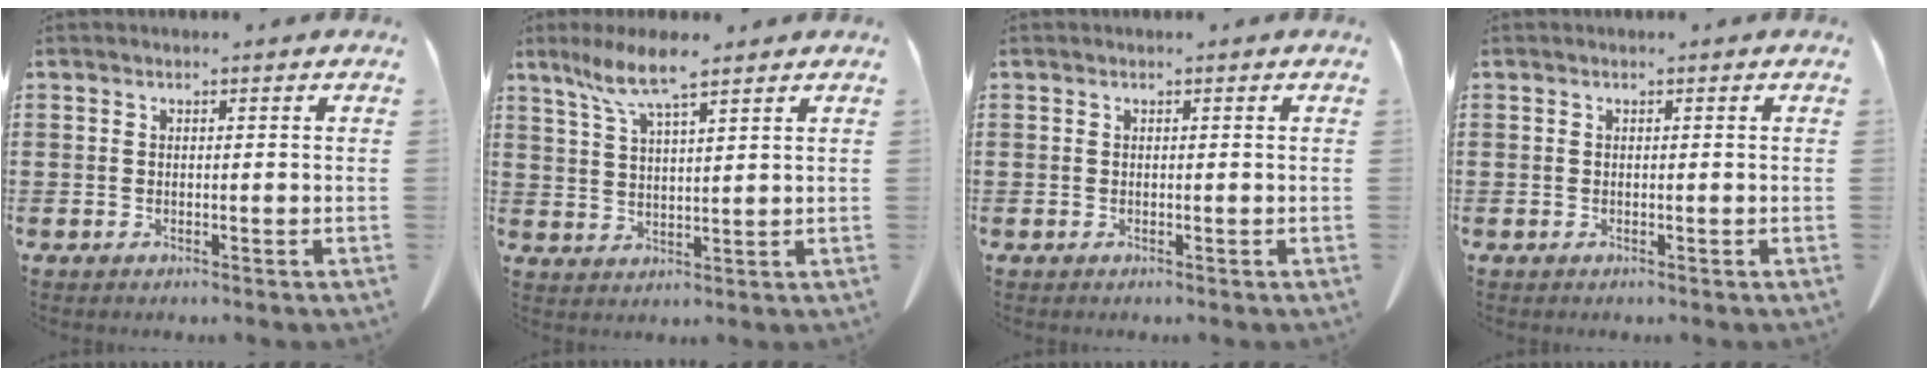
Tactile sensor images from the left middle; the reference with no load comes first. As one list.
[{"total": 7.2, "force": [5.0, 1.0, 5.1], "torque": [-0.119, -0.008, 0.087]}, {"total": 0.0}, {"total": 0.0}]